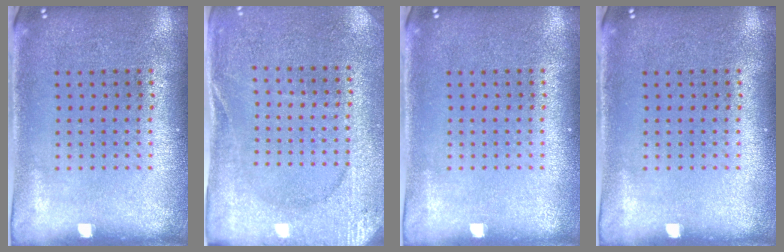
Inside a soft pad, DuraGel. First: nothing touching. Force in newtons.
{"total": 2.6, "press": 2.5, "slide": 0.4}
{"total": 0.0}
{"total": 0.0}